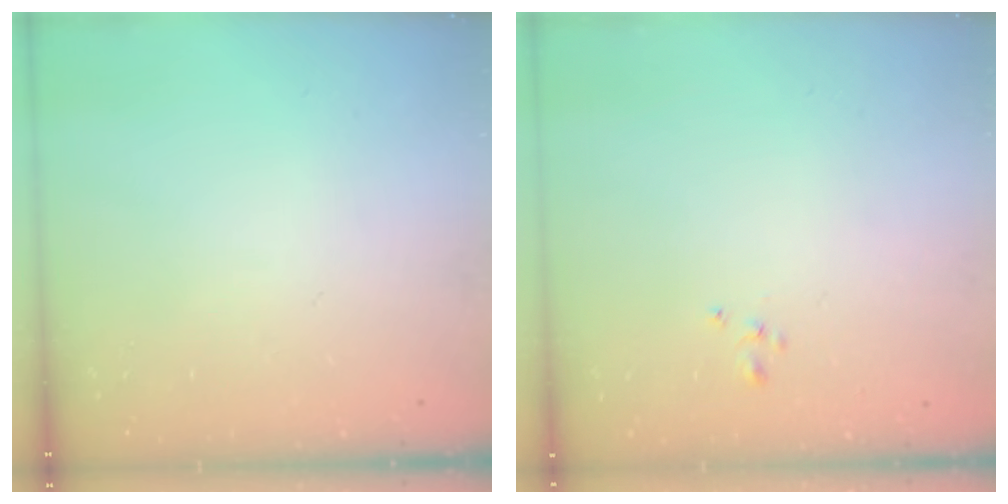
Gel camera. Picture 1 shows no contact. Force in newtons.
{"total": 2.4, "press": 2.3, "slide": 0.6}